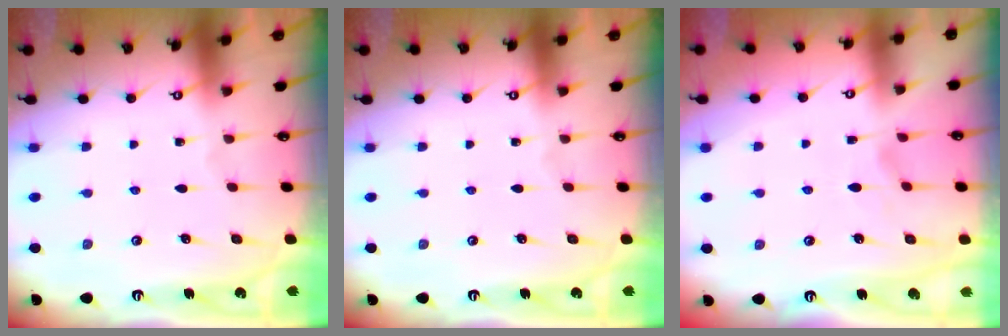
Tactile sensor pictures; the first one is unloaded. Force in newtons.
{"total": 0.0}
{"total": 2.9, "press": 2.7, "slide": 1.0}